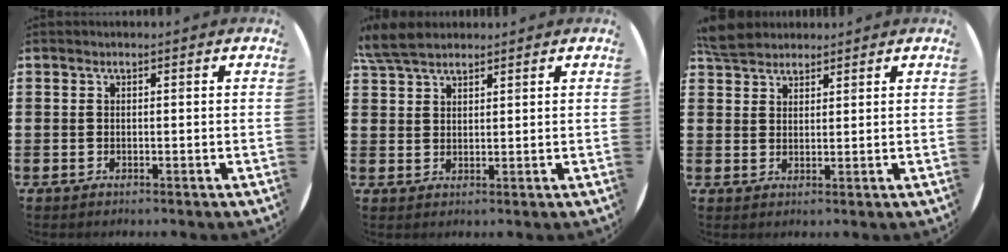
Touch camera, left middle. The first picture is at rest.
{"total": 5.0, "force": [4.3, 1.5, 2.0], "torque": [-0.050, -0.001, 0.083]}
{"total": 4.6, "force": [4.2, 1.5, 0.9], "torque": [-0.021, -0.005, 0.080]}